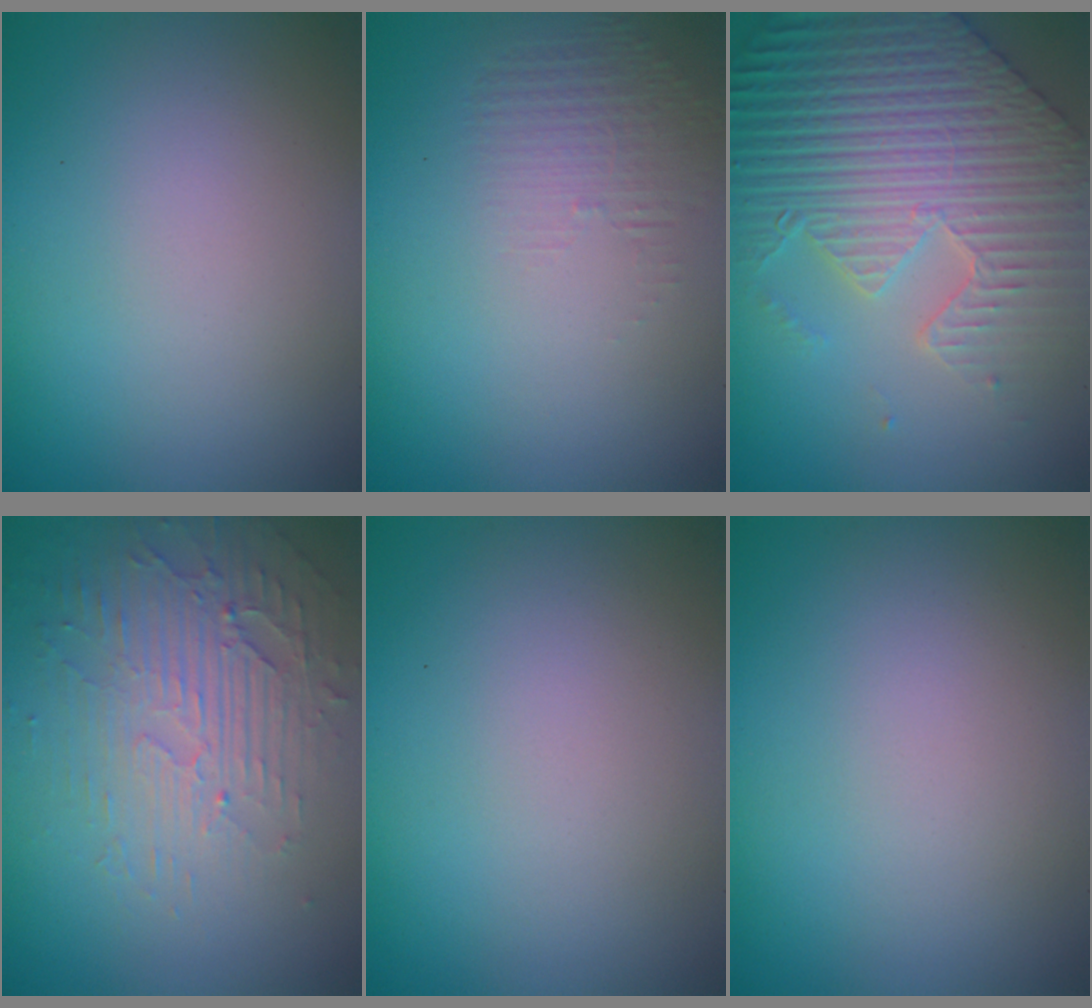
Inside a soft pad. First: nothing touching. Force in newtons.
{"total": 1.2, "press": 0.1, "slide": 1.2}
{"total": 8.6, "press": 6.5, "slide": 5.6}
{"total": 3.7, "press": 3.2, "slide": 1.8}
{"total": 0.0}
{"total": 0.0}